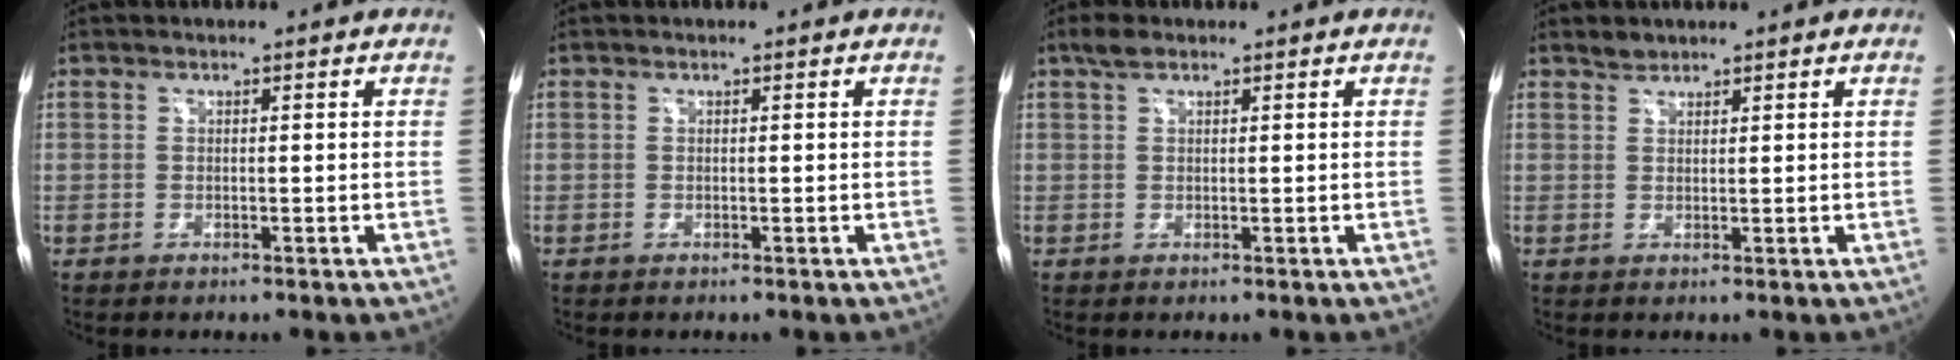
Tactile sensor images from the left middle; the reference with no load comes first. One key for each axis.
{"total": 0.0}
{"total": 1.9, "fx": 1.4, "fy": 0.8, "fz": 1.1, "tx": -0.028, "ty": 0.013, "tz": 0.029}
{"total": 1.4, "fx": 1.3, "fy": 0.5, "fz": 0.1, "tx": -0.004, "ty": 0.001, "tz": 0.025}